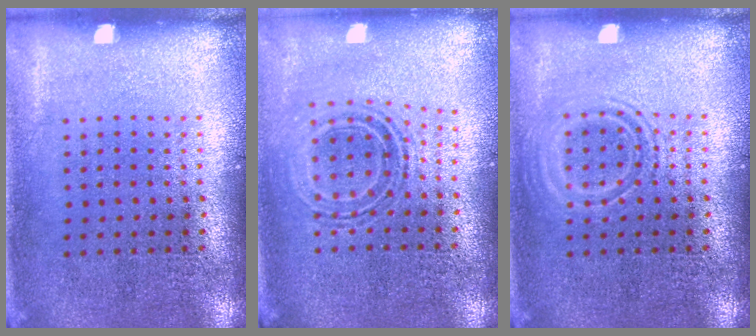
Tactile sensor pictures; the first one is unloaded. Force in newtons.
{"total": 0.8, "press": 0.8, "slide": 0.3}
{"total": 2.1, "press": 2.1, "slide": 0.3}